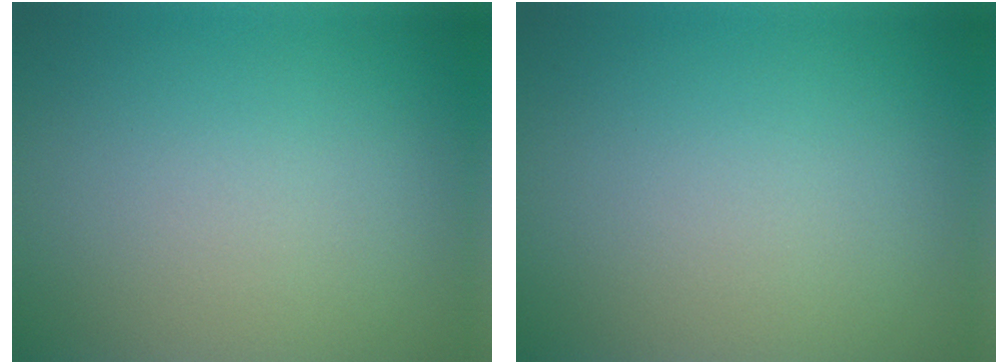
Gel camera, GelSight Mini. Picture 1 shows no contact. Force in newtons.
{"total": 0.0}